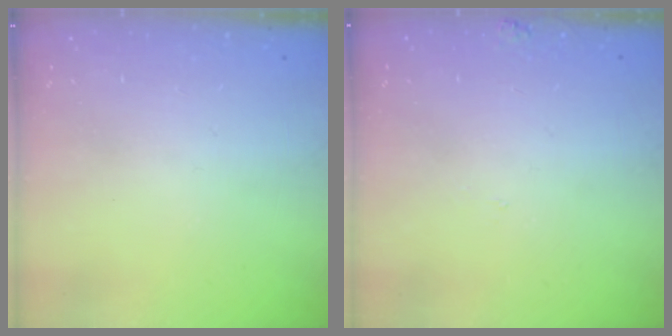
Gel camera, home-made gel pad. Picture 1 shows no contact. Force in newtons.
{"total": 4.5, "press": 4.5, "slide": 0.3}